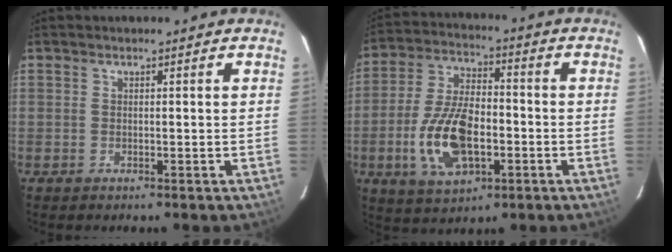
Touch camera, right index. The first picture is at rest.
{"total": 15.0, "force": [-4.2, 7.8, 12.1], "torque": [-0.252, 0.004, -0.068]}